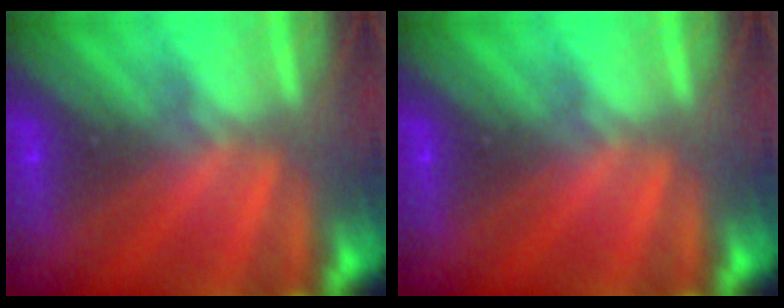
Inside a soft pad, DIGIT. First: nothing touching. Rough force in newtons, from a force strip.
{"total": 0.0}